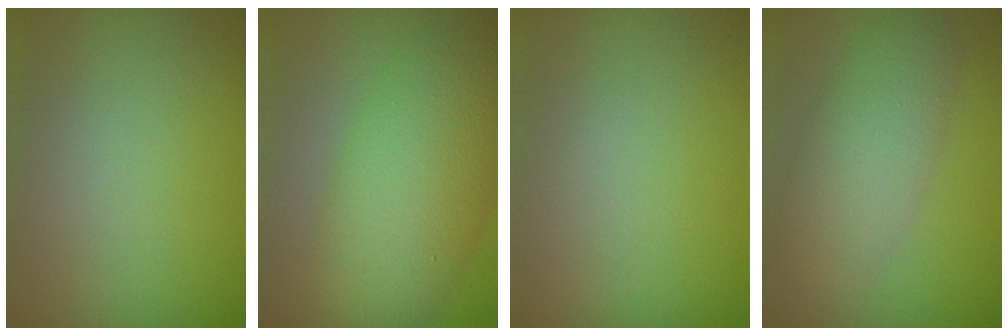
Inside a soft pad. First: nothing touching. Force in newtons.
{"total": 9.2, "press": 9.2, "slide": 0.1}
{"total": 0.0}
{"total": 4.8, "press": 4.8, "slide": 0.2}